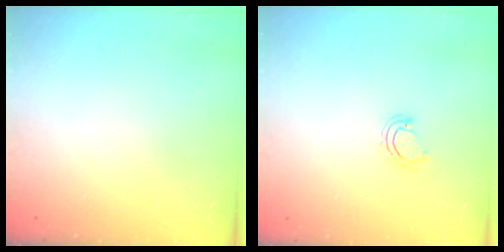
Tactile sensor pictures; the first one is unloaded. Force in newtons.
{"total": 3.2, "press": 3.1, "slide": 0.2}